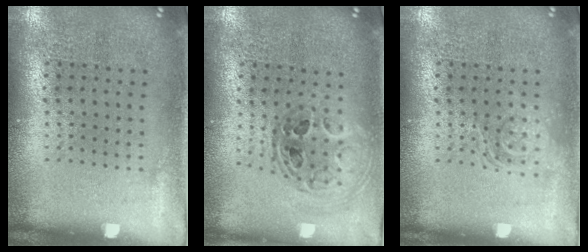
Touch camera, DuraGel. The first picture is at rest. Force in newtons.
{"total": 1.0, "press": 1.0, "slide": 0.2}
{"total": 1.8, "press": 1.8, "slide": 0.3}